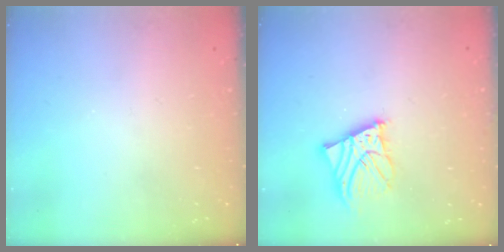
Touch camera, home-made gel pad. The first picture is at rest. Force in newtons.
{"total": 9.3, "press": 9.2, "slide": 1.1}